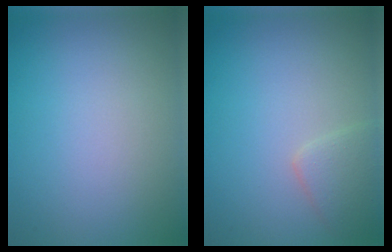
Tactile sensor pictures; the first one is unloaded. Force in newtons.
{"total": 2.1, "press": 2.1, "slide": 0.1}